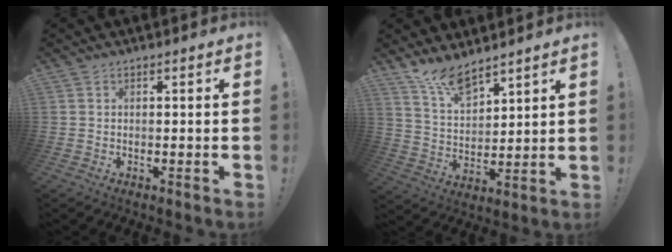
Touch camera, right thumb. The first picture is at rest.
{"total": 9.9, "force": [8.4, 3.4, 3.9], "torque": [-0.083, -0.060, 0.163]}